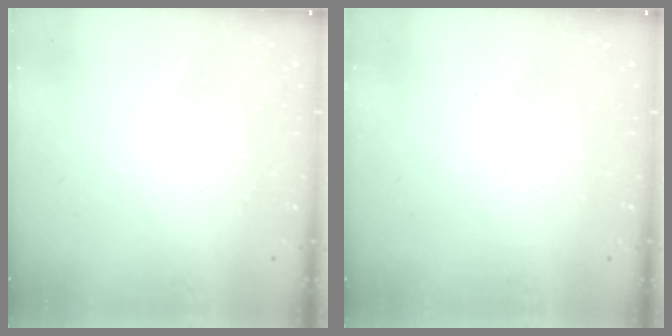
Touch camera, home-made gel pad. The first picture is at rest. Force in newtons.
{"total": 0.0}